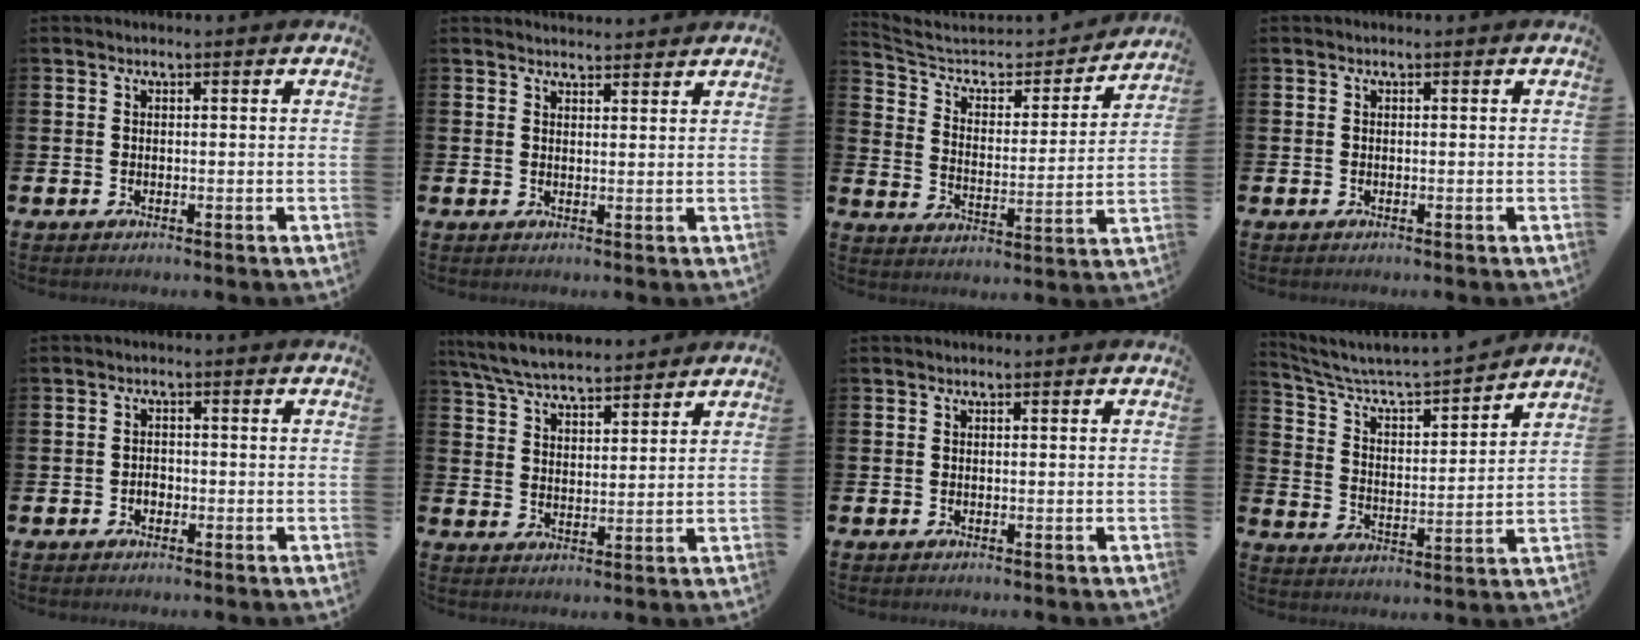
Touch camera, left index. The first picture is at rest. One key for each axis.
{"total": 2.4, "fx": 2.4, "fy": 0.3, "fz": -0.1, "tx": 0.009, "ty": -0.018, "tz": 0.041}
{"total": 6.5, "fx": 5.6, "fy": 2.7, "fz": 1.9, "tx": -0.064, "ty": -0.044, "tz": 0.089}
{"total": 0.0}
{"total": 1.4, "fx": -0.6, "fy": 1.1, "fz": 0.6, "tx": -0.011, "ty": 0.003, "tz": -0.014}
{"total": 6.6, "fx": 6.4, "fy": 0.9, "fz": 1.4, "tx": -0.056, "ty": -0.027, "tz": 0.118}
{"total": 0.0}
{"total": 6.2, "fx": 5.8, "fy": 1.0, "fz": 2.0, "tx": -0.069, "ty": -0.050, "tz": 0.092}